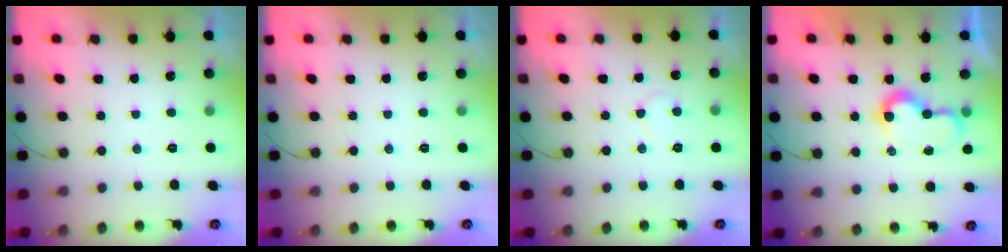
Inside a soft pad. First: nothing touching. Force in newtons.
{"total": 0.0}
{"total": 4.4, "press": 4.4, "slide": 0.2}
{"total": 7.2, "press": 7.2, "slide": 0.4}